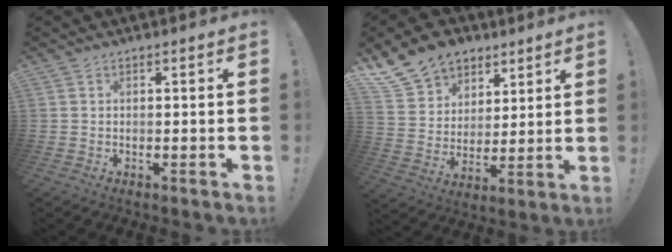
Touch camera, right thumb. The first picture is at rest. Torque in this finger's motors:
{"motor_torque": [0.09, 0.18, 0.78, 0.72, 0.00]}